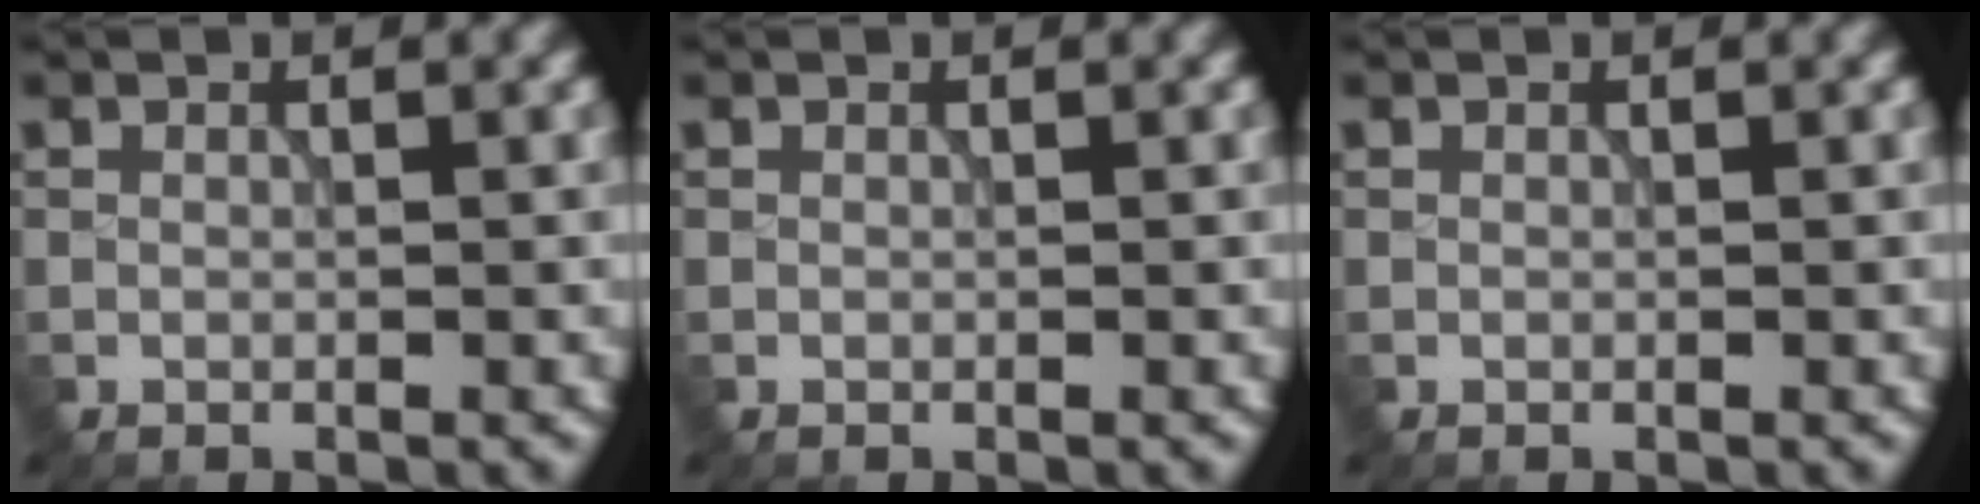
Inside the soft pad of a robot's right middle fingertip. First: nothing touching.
{"total": 0.0}
{"total": 0.0}